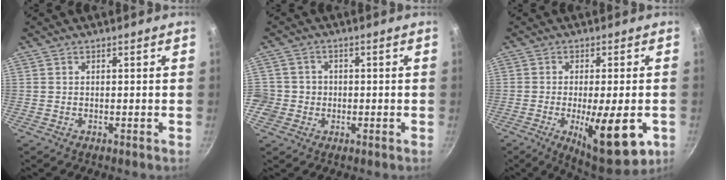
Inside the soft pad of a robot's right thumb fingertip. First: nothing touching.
{"total": 5.3, "force": [-0.9, 5.1, 1.1], "torque": [-0.001, 0.017, -0.018]}
{"total": 15.2, "force": [-4.5, 4.5, 13.8], "torque": [-0.183, -0.002, -0.057]}